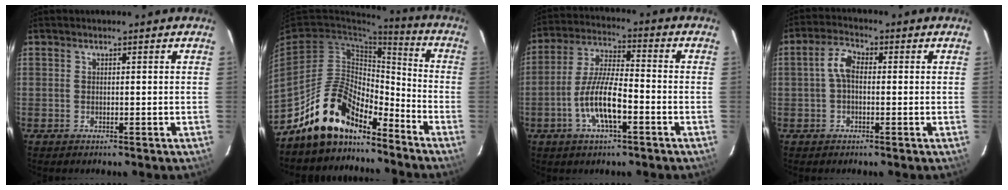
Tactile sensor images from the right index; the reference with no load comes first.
{"total": 14.5, "force": [-11.9, 5.8, 5.9], "torque": [-0.128, 0.030, -0.210]}
{"total": 10.4, "force": [-4.1, 2.8, 9.1], "torque": [-0.187, 0.001, -0.076]}
{"total": 4.1, "force": [-0.2, 2.4, 3.4], "torque": [-0.070, 0.016, -0.002]}